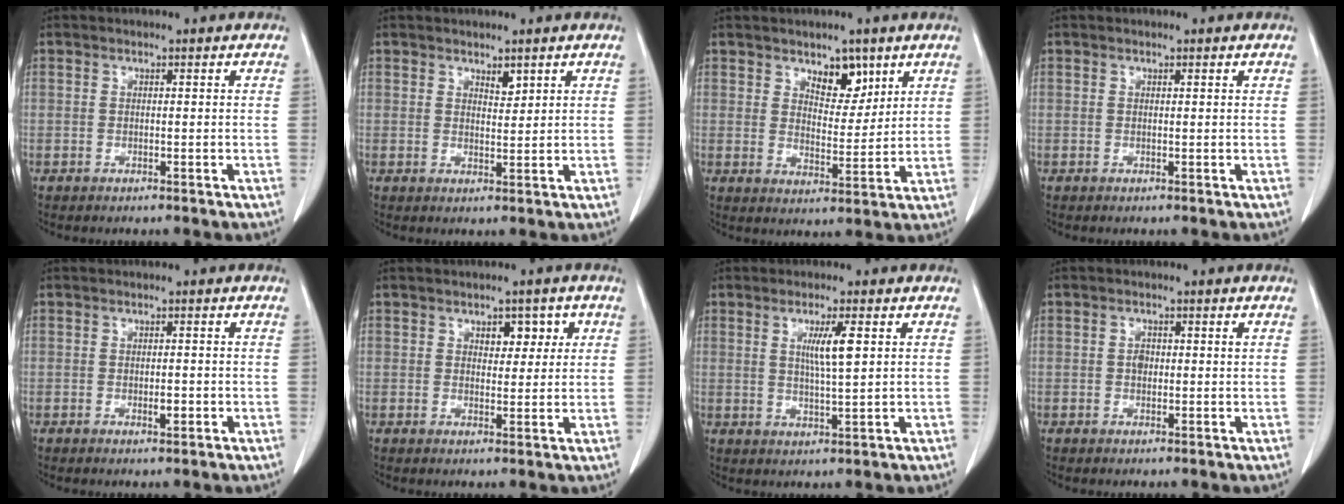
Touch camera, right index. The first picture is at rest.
{"total": 1.8, "force": [1.3, 0.7, 1.0], "torque": [-0.017, -0.006, 0.023]}
{"total": 5.8, "force": [3.7, 2.9, 3.5], "torque": [-0.046, -0.006, 0.060]}
{"total": 0.0}
{"total": 1.5, "force": [-0.4, 0.6, 1.4], "torque": [-0.024, -0.001, -0.003]}
{"total": 3.9, "force": [1.6, 2.3, 2.7], "torque": [-0.027, 0.007, 0.021]}
{"total": 5.1, "force": [1.5, 0.2, 4.8], "torque": [-0.088, -0.005, 0.027]}
{"total": 1.8, "force": [0.4, 1.0, 1.4], "torque": [-0.025, 0.001, 0.007]}